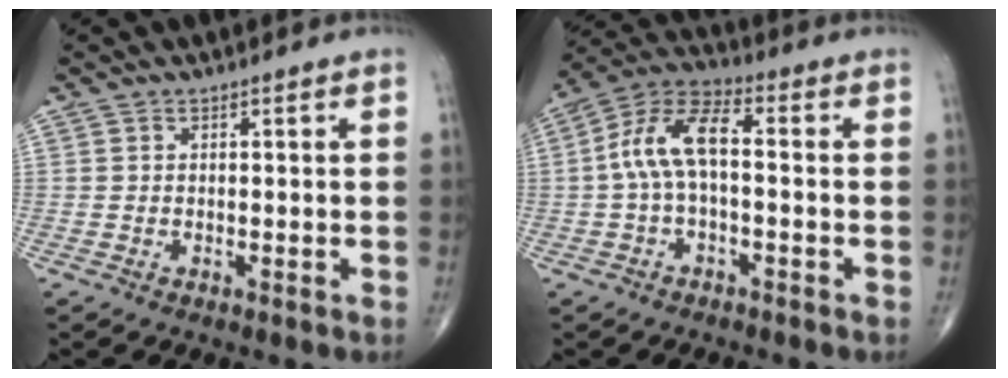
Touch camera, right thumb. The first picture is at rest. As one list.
[{"total": 10.3, "force": [-0.2, 4.8, 9.1], "torque": [-0.183, 0.040, -0.012]}]